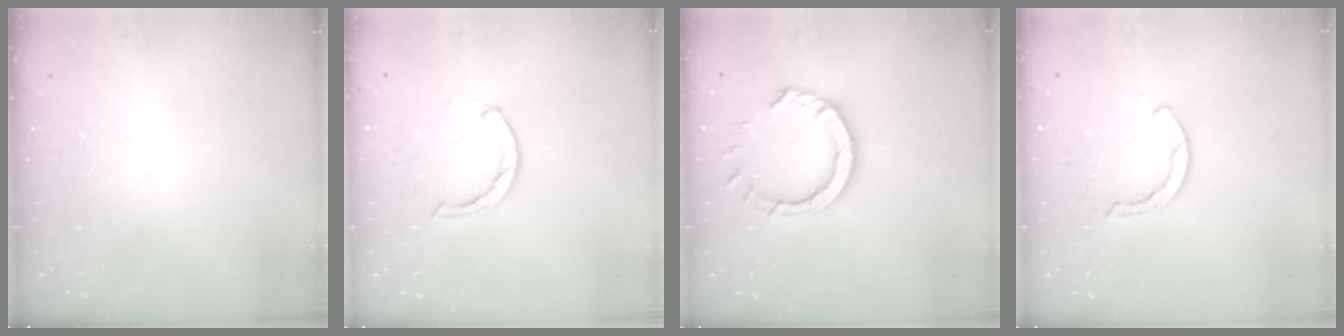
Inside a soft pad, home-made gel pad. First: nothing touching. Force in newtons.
{"total": 1.9, "press": 1.9, "slide": 0.3}
{"total": 8.6, "press": 8.5, "slide": 0.6}
{"total": 2.3, "press": 2.3, "slide": 0.1}